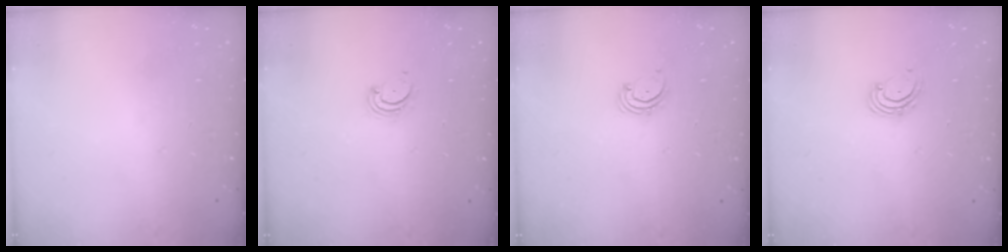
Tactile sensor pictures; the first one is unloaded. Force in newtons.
{"total": 2.6, "press": 2.5, "slide": 0.3}
{"total": 1.7, "press": 1.6, "slide": 0.2}
{"total": 2.5, "press": 2.4, "slide": 0.4}